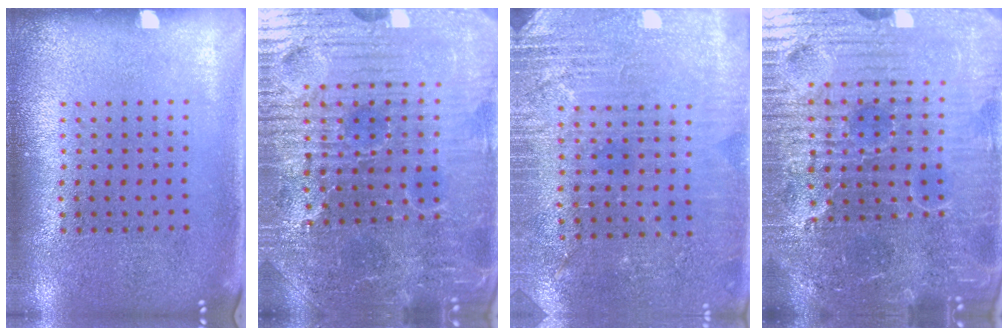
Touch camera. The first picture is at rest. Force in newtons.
{"total": 5.3, "press": 5.1, "slide": 1.5}
{"total": 2.8, "press": 2.8, "slide": 0.5}
{"total": 7.1, "press": 6.3, "slide": 3.2}